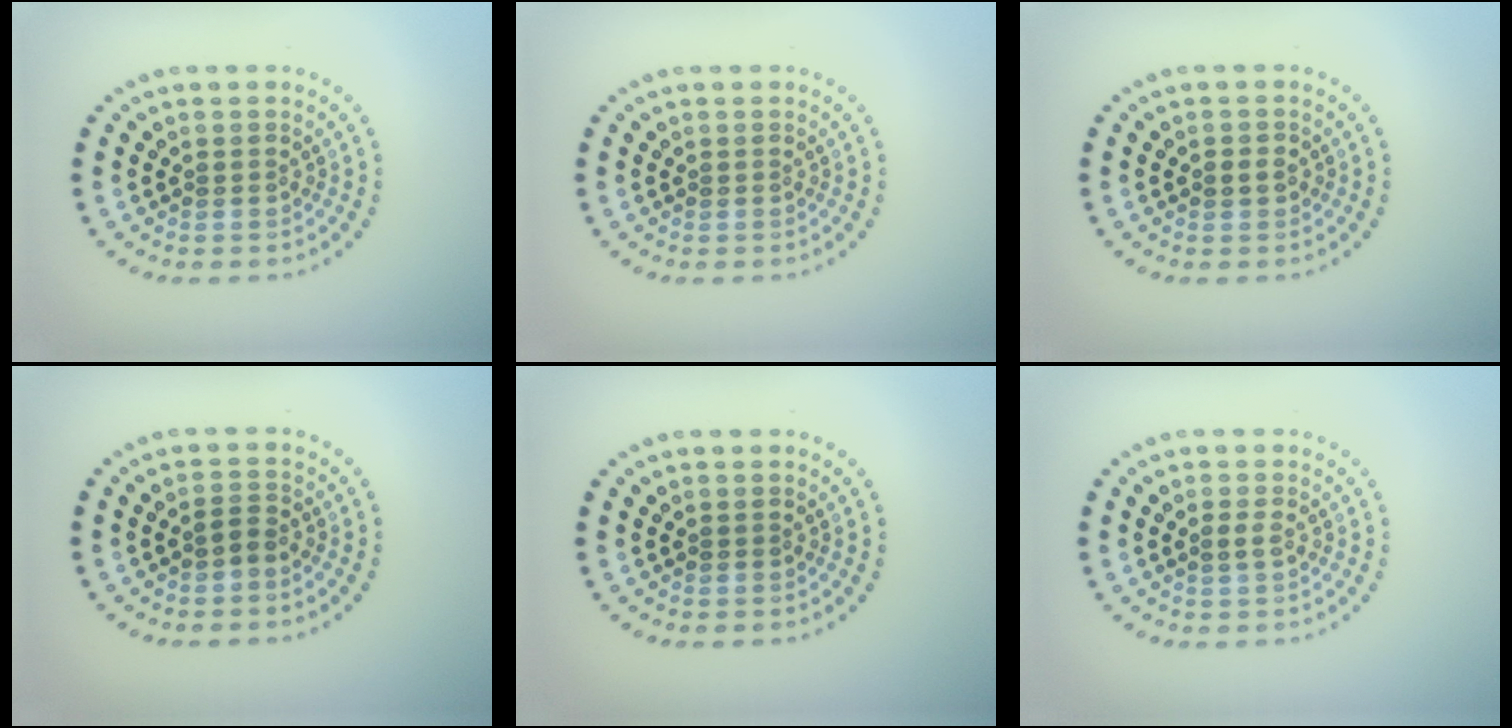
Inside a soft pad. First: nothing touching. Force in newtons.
{"total": 0.0}
{"total": 1.1, "press": 1.0, "slide": 0.3}
{"total": 1.2, "press": 0.9, "slide": 0.8}
{"total": 0.0}
{"total": 0.8, "press": 0.8, "slide": 0.1}